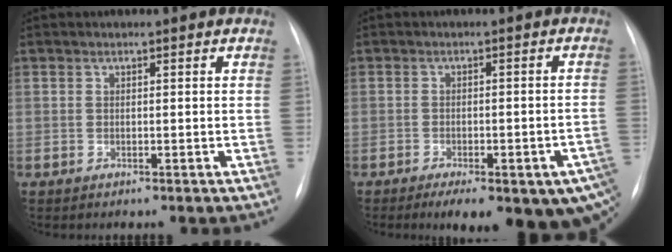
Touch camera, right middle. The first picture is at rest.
{"total": 17.0, "force": [-10.2, 5.5, 12.5], "torque": [-0.118, 0.002, -0.121]}